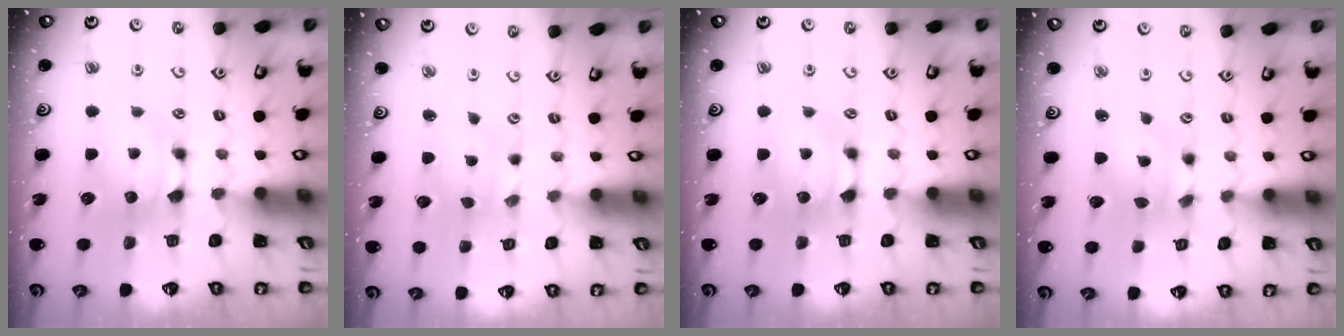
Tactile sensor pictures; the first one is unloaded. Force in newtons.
{"total": 3.0, "press": 2.9, "slide": 0.8}
{"total": 0.0}
{"total": 1.7, "press": 1.0, "slide": 1.4}